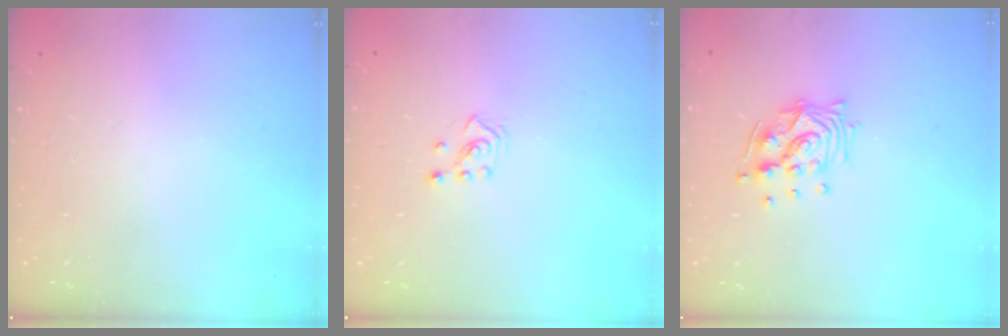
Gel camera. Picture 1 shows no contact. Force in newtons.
{"total": 2.3, "press": 2.2, "slide": 0.8}
{"total": 11.5, "press": 11.5, "slide": 0.8}